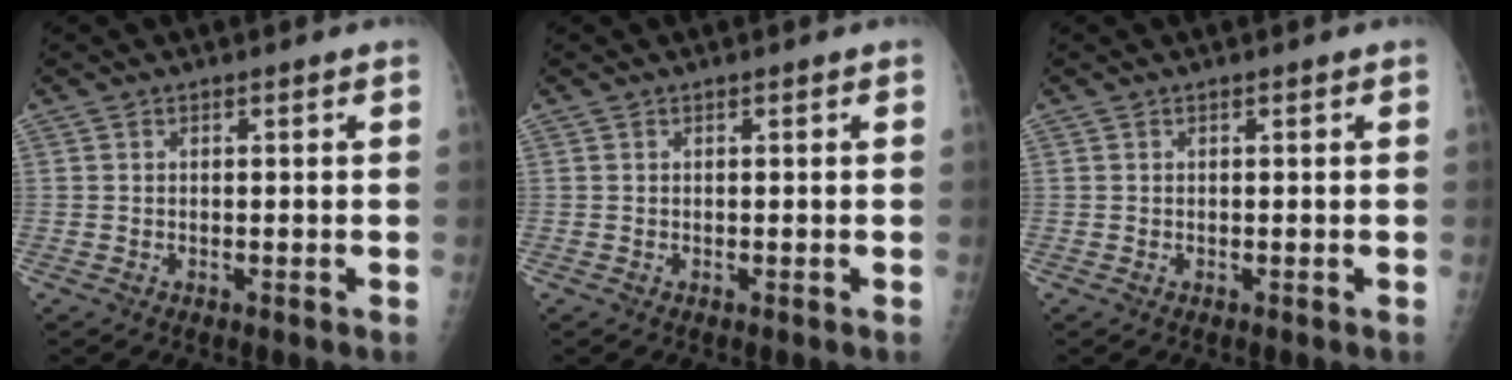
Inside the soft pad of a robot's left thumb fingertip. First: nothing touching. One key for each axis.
{"total": 0.0}
{"total": 0.0}